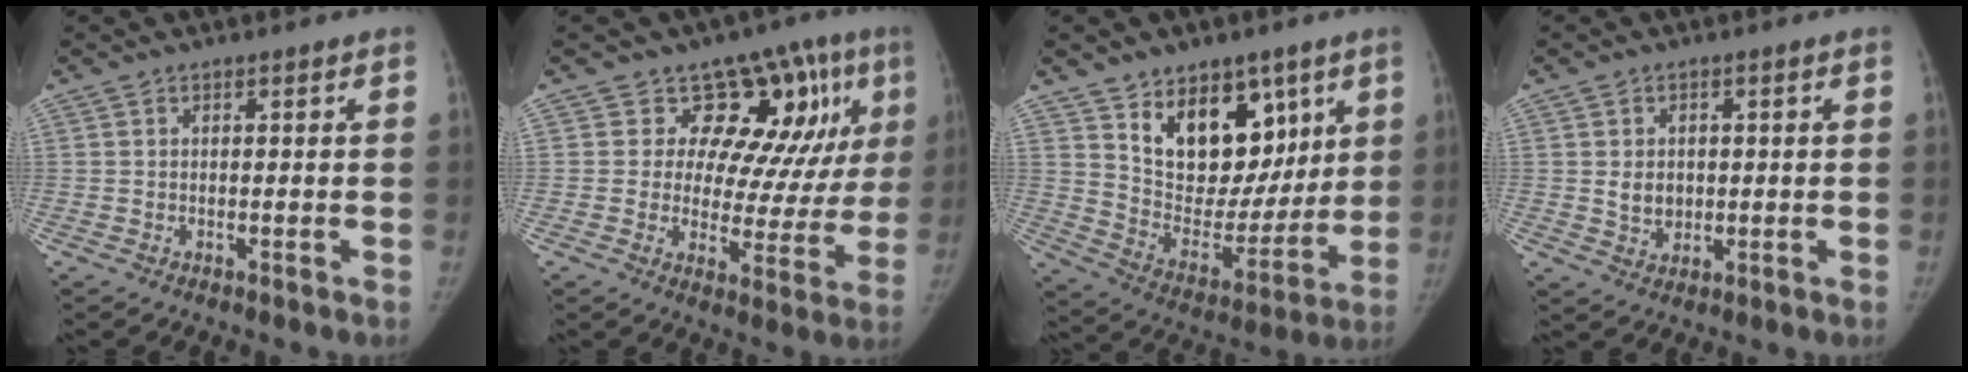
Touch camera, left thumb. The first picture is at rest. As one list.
[{"total": 15.2, "force": [8.0, 9.1, 9.2], "torque": [-0.056, -0.031, 0.097]}, {"total": 18.5, "force": [9.4, 11.8, 10.7], "torque": [-0.104, -0.060, 0.167]}, {"total": 4.2, "force": [0.3, 3.4, 2.4], "torque": [-0.022, -0.004, 0.012]}]